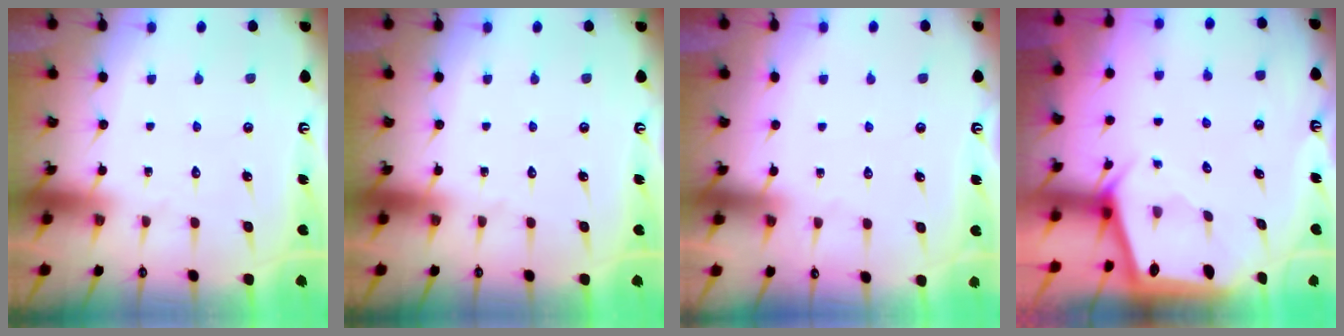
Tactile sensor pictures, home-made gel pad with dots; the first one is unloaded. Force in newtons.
{"total": 0.0}
{"total": 3.3, "press": 3.2, "slide": 0.5}
{"total": 1.9, "press": 1.9, "slide": 0.2}